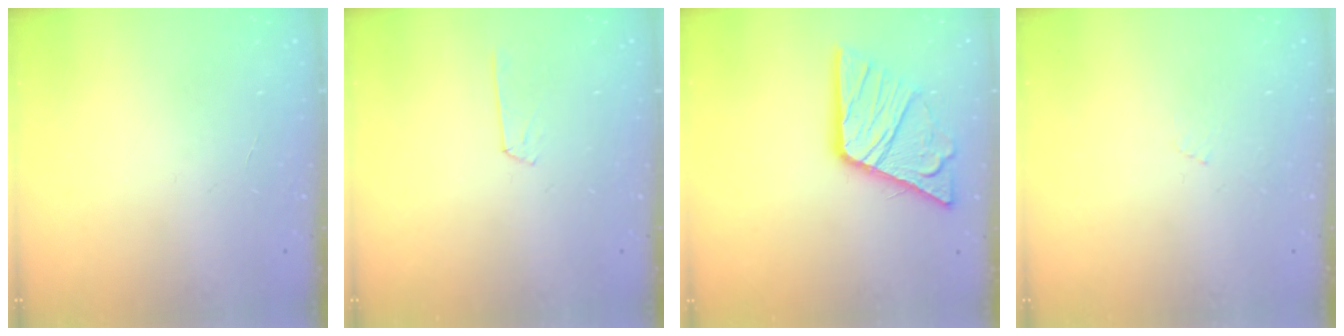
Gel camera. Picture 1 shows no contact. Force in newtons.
{"total": 2.9, "press": 2.9, "slide": 0.3}
{"total": 17.5, "press": 17.4, "slide": 2.1}
{"total": 3.9, "press": 3.9, "slide": 0.5}